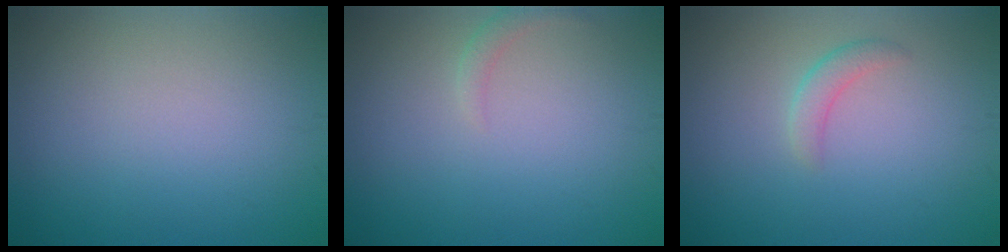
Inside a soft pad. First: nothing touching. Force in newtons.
{"total": 1.0, "press": 1.0, "slide": 0.1}
{"total": 1.5, "press": 1.5, "slide": 0.1}